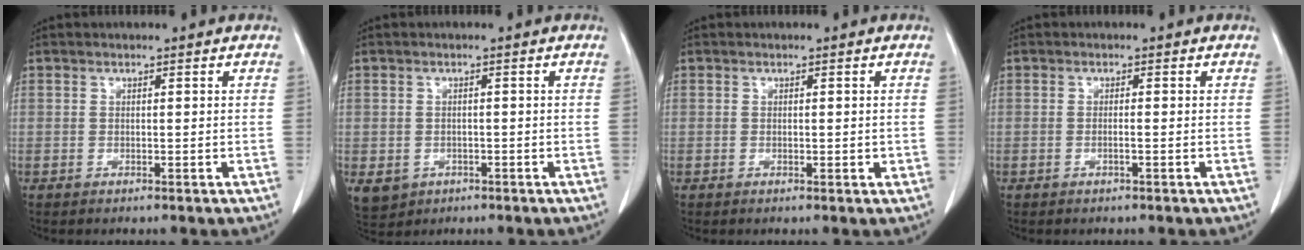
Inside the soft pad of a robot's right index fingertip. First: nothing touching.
{"total": 5.9, "force": [-2.2, 5.2, 1.7], "torque": [-0.041, -0.001, -0.026]}
{"total": 1.2, "force": [-0.1, 0.5, 1.1], "torque": [-0.014, -0.002, 0.001]}
{"total": 0.8, "force": [-0.3, -0.1, 0.7], "torque": [-0.014, 0.001, -0.006]}